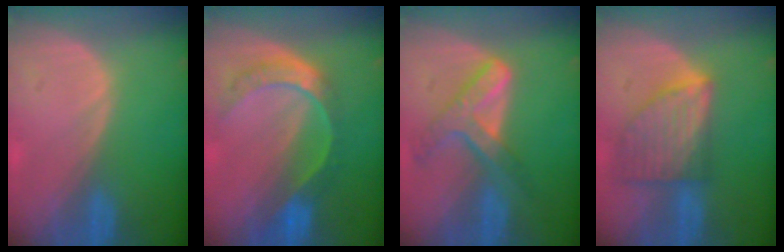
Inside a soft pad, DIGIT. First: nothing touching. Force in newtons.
{"total": 7.9, "press": 6.5, "slide": 4.4}
{"total": 7.4, "press": 6.2, "slide": 4.1}
{"total": 8.0, "press": 7.3, "slide": 3.2}